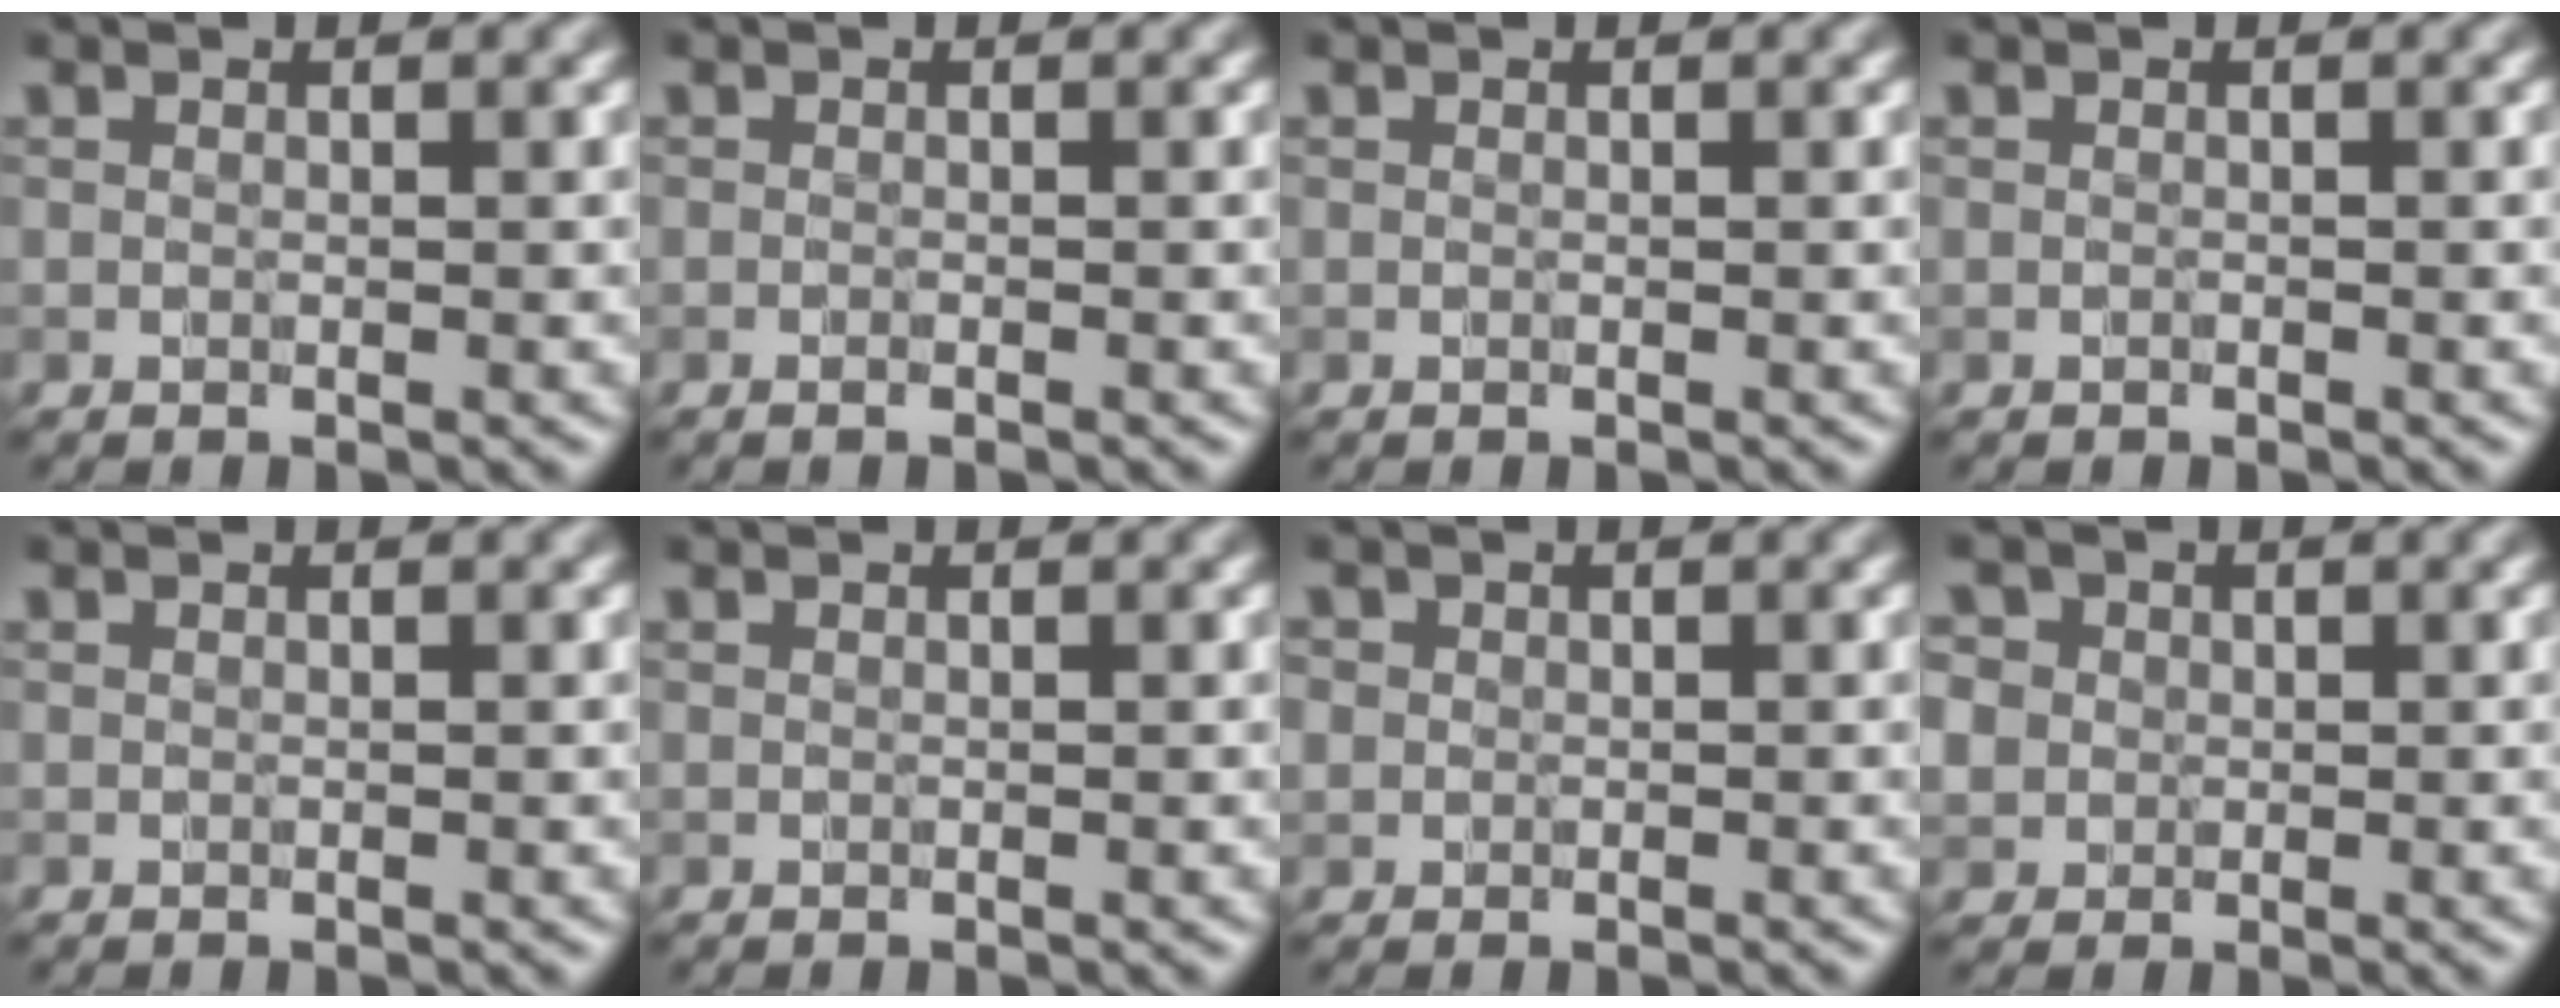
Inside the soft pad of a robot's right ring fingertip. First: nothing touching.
{"total": 0.0}
{"total": 0.0}
{"total": 0.0}
{"total": 0.0}
{"total": 0.0}
{"total": 1.3, "force": [0.2, 1.3, 0.3], "torque": [0.009, 0.000, -0.007]}
{"total": 5.7, "force": [1.2, 5.2, 2.0], "torque": [-0.047, 0.028, -0.008]}